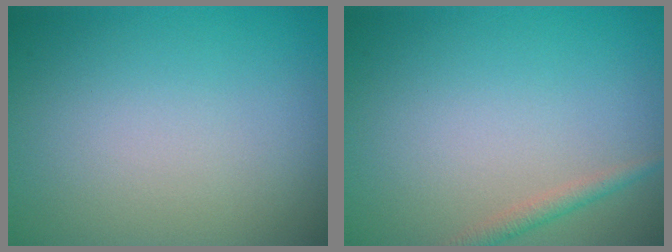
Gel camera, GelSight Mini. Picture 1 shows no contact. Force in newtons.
{"total": 1.4, "press": 1.4, "slide": 0.0}